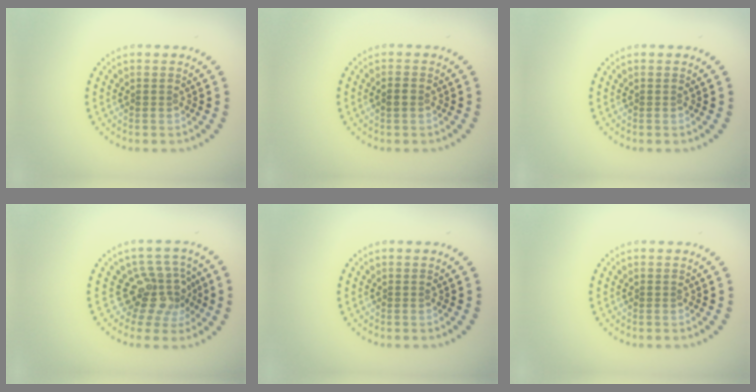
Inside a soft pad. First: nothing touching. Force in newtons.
{"total": 1.1, "press": 1.1, "slide": 0.2}
{"total": 0.0}
{"total": 4.0, "press": 3.0, "slide": 2.6}
{"total": 0.0}
{"total": 0.0}